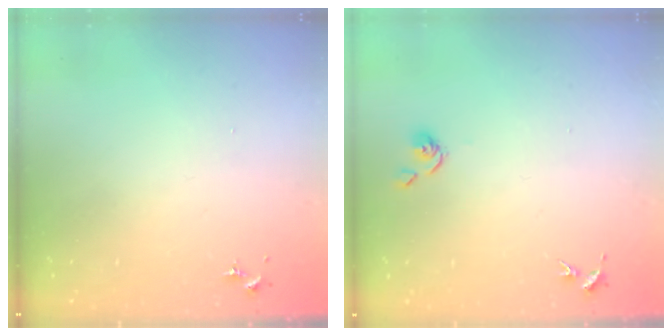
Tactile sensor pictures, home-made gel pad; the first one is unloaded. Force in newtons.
{"total": 5.1, "press": 5.1, "slide": 0.5}